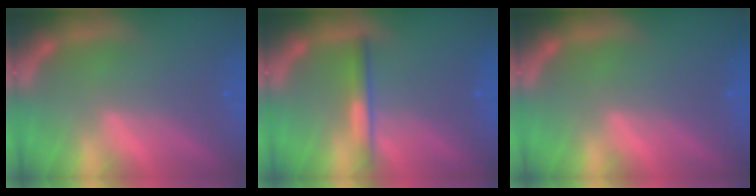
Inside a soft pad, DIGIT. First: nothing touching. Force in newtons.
{"total": 2.5}
{"total": 0.0}